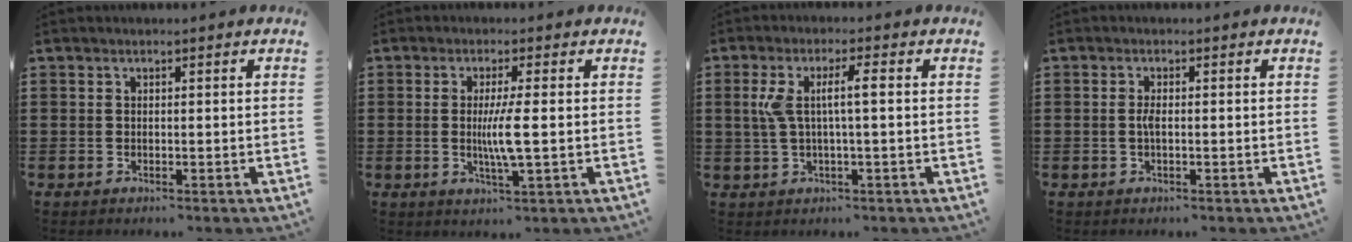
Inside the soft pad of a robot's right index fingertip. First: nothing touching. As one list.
[{"total": 5.1, "force": [-0.2, 0.1, 5.1], "torque": [-0.097, -0.010, -0.008]}, {"total": 5.5, "force": [0.5, 0.7, 5.4], "torque": [-0.125, -0.006, -0.004]}, {"total": 1.6, "force": [-0.3, 0.4, 1.5], "torque": [-0.037, -0.002, -0.008]}]